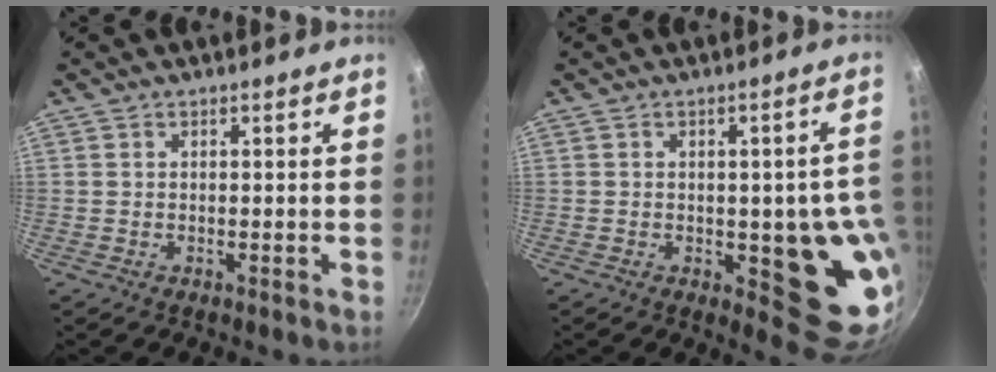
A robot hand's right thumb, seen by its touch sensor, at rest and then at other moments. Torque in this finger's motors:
{"motor_torque": [2.38, 2.28, 1.06, -1.08, 0.29]}